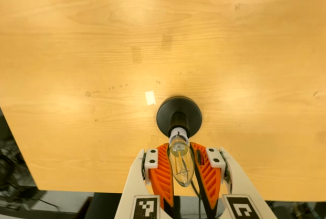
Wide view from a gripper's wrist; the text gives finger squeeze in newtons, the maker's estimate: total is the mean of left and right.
{"total": 21.2, "left": 20.2, "right": 22.2}